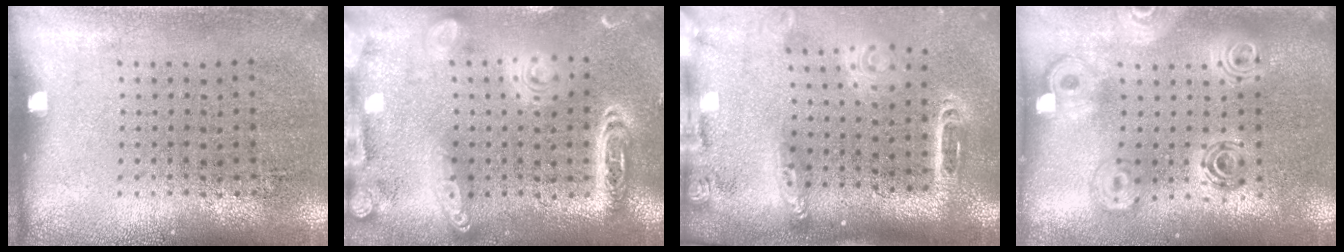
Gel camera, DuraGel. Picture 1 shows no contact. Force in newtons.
{"total": 2.8, "press": 2.8, "slide": 0.3}
{"total": 2.7, "press": 1.9, "slide": 1.8}
{"total": 2.1, "press": 1.7, "slide": 1.3}